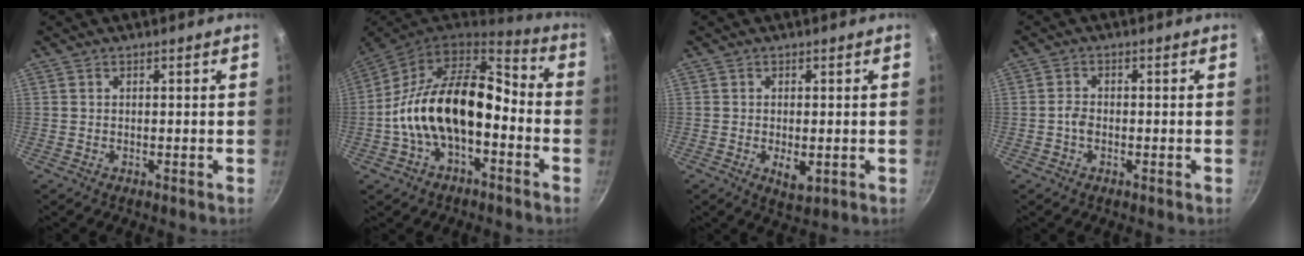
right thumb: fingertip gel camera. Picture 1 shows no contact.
{"total": 20.2, "force": [-3.8, 11.6, 16.1], "torque": [-0.261, 0.057, -0.081]}
{"total": 3.9, "force": [-0.8, 1.9, 3.3], "torque": [-0.051, -0.008, -0.006]}
{"total": 1.8, "force": [-0.6, 1.2, 1.2], "torque": [-0.029, 0.010, -0.012]}